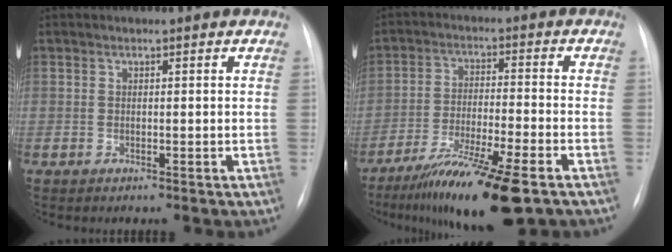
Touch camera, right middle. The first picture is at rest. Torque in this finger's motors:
{"motor_torque": [1.18, -0.95, 0.35, 0.15]}